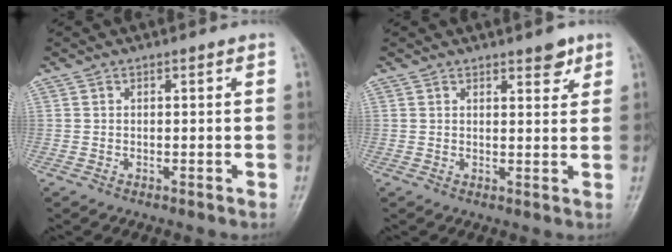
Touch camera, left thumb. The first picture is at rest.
{"total": 3.2, "force": [2.3, 1.3, 1.9], "torque": [-0.012, -0.013, 0.030]}